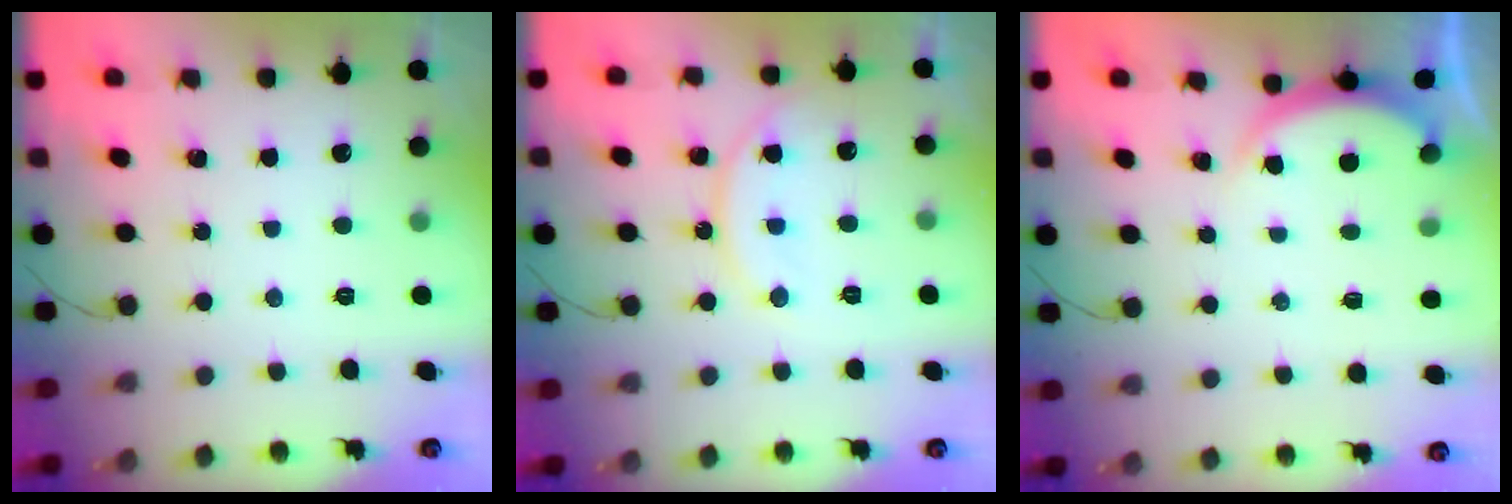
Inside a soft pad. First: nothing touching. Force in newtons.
{"total": 12.0, "press": 11.9, "slide": 1.0}
{"total": 2.5, "press": 2.5, "slide": 0.5}